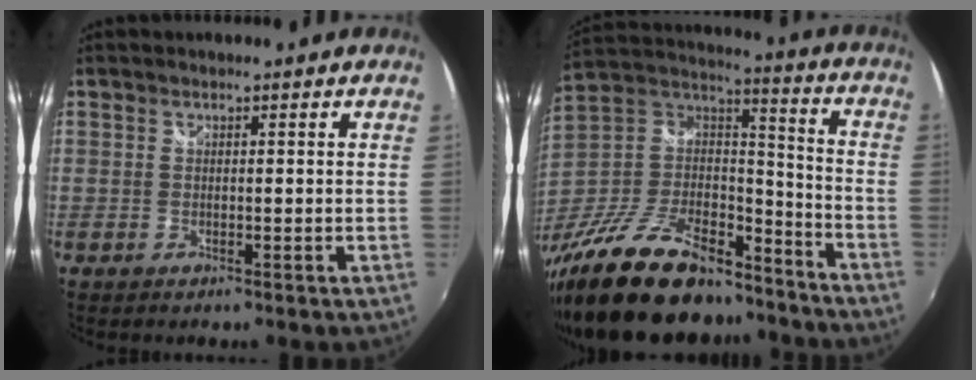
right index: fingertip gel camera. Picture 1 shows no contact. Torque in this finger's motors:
{"motor_torque": [1.01, -1.13, 0.85, 0.21]}